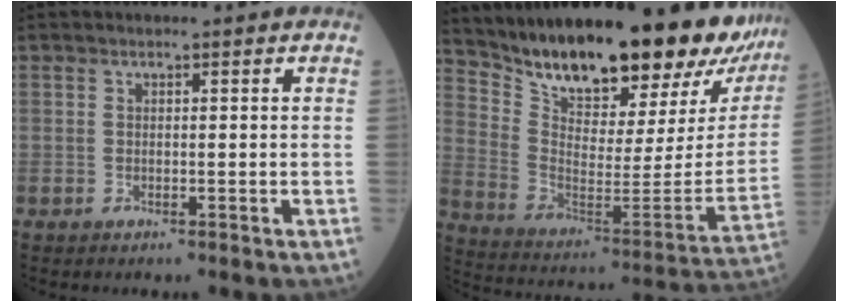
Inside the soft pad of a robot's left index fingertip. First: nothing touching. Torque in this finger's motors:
{"motor_torque": [1.01, -1.13, 1.05, 0.21]}